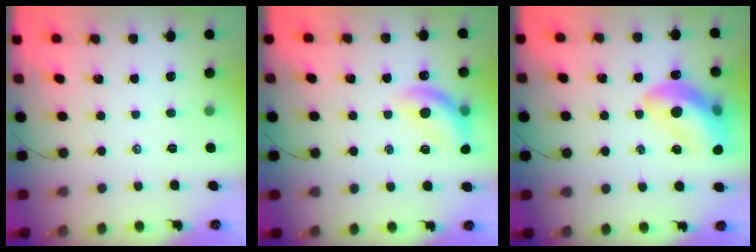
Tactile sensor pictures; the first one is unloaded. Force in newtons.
{"total": 14.0, "press": 13.8, "slide": 2.7}
{"total": 16.7, "press": 16.4, "slide": 2.9}